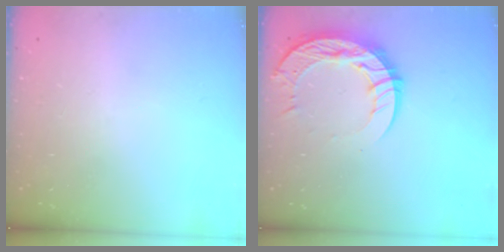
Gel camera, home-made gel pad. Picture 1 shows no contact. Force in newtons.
{"total": 14.0, "press": 14.0, "slide": 1.3}